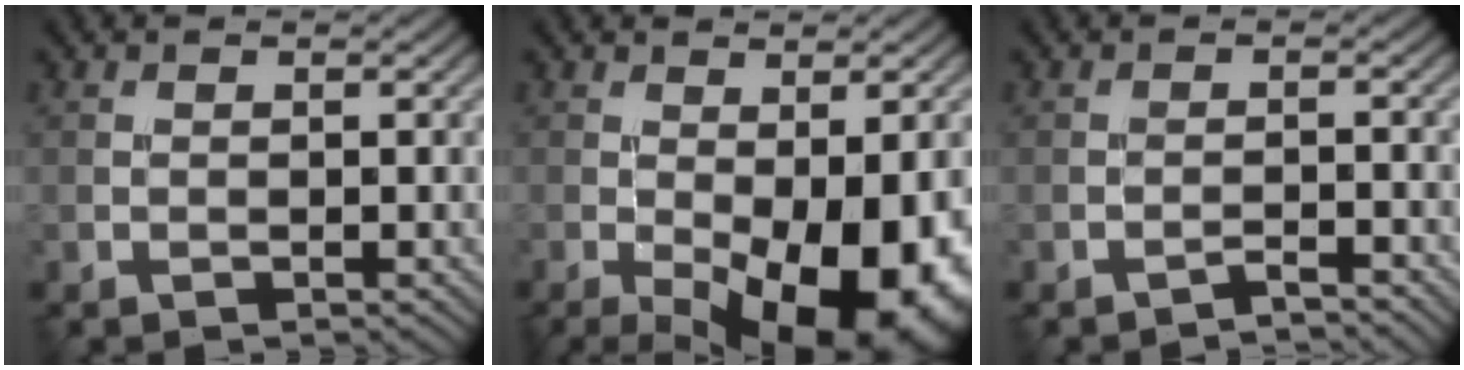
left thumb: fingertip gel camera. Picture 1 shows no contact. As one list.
[{"total": 15.1, "force": [-5.3, 6.7, 12.5], "torque": [-0.182, -0.043, -0.049]}, {"total": 1.8, "force": [-1.7, 0.2, 0.7], "torque": [-0.002, 0.007, -0.040]}]